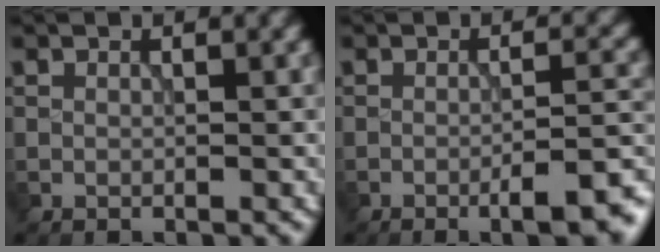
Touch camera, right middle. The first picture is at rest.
{"total": 6.4, "force": [-3.4, 1.6, 5.2], "torque": [-0.066, 0.001, -0.043]}